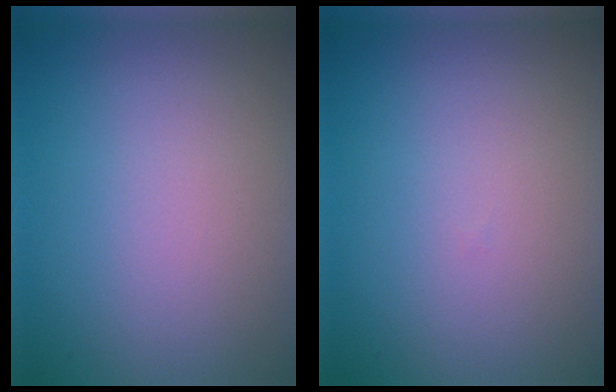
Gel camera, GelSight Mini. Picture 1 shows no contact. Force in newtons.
{"total": 0.0}